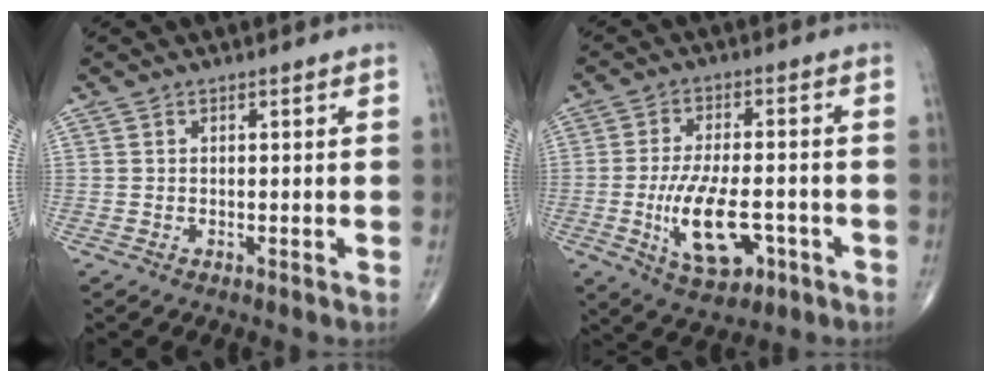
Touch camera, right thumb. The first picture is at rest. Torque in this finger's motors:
{"motor_torque": [3.18, 1.83, 1.50, -0.20, 0.42]}